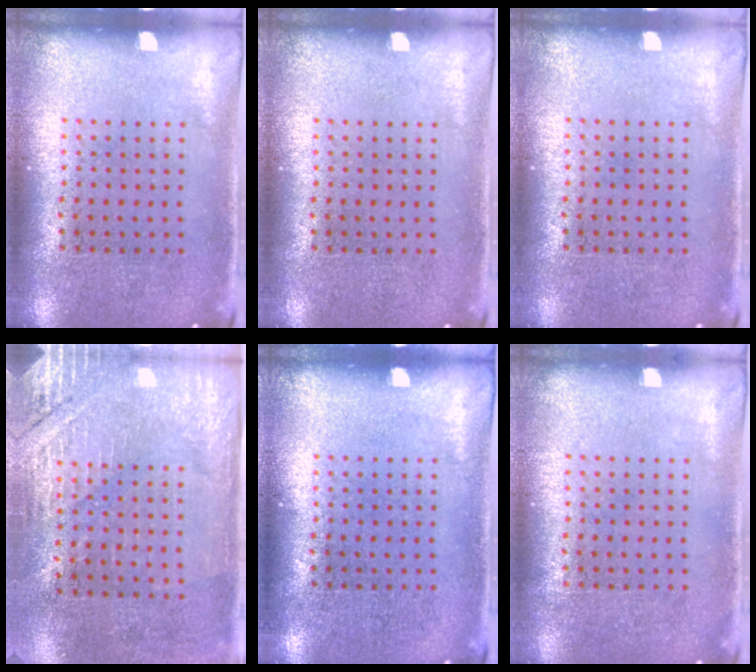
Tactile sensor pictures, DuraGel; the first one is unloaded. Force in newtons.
{"total": 0.0}
{"total": 0.0}
{"total": 2.8, "press": 2.6, "slide": 1.0}
{"total": 0.0}
{"total": 0.0}